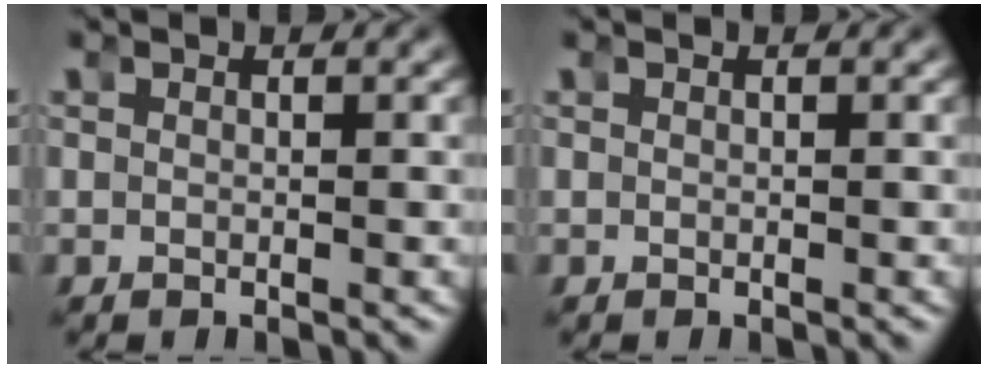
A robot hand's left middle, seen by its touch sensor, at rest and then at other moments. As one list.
[{"total": 0.0}]